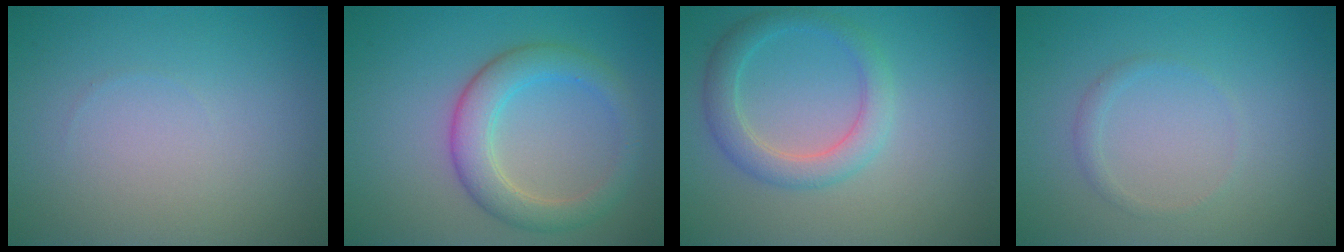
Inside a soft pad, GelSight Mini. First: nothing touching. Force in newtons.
{"total": 4.3, "press": 4.3, "slide": 0.1}
{"total": 3.2, "press": 3.2, "slide": 0.3}
{"total": 0.9, "press": 0.8, "slide": 0.1}